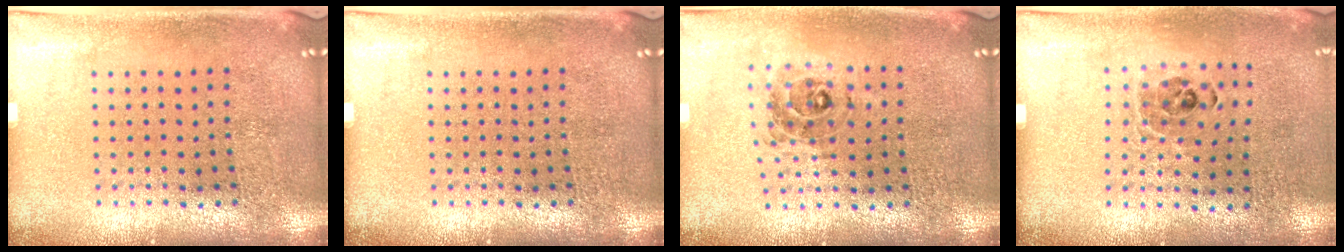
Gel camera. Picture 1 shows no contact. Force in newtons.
{"total": 0.0}
{"total": 0.7, "press": 0.7, "slide": 0.0}
{"total": 0.9, "press": 0.8, "slide": 0.3}